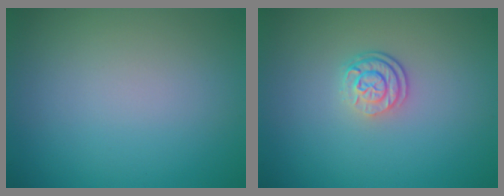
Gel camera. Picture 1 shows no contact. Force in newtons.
{"total": 2.7, "press": 2.0, "slide": 1.8}